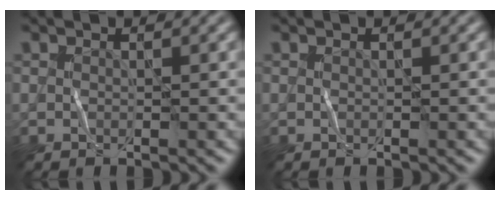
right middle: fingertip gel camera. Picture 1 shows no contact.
{"total": 0.0}